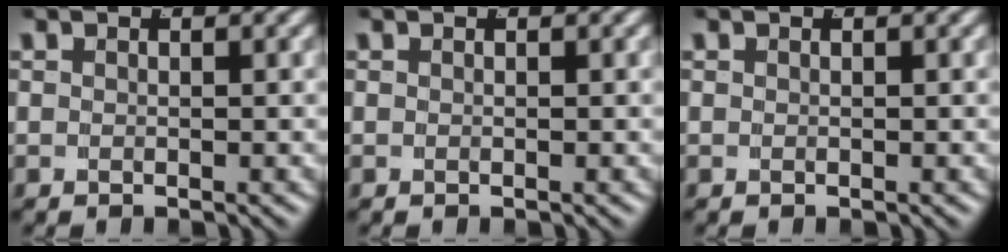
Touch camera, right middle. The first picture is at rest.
{"total": 0.0}
{"total": 0.0}